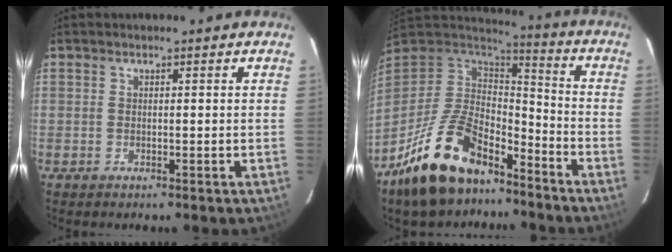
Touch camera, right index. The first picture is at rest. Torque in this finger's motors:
{"motor_torque": [0.68, -0.69, 0.85, 0.21]}